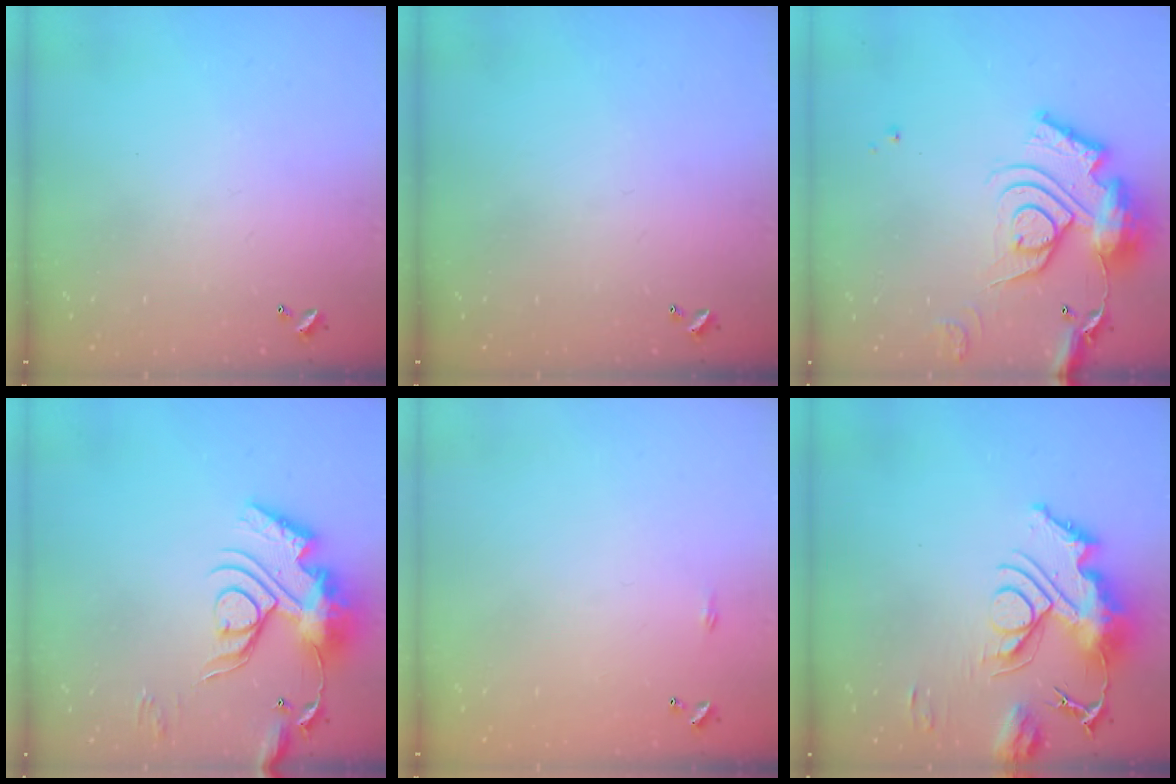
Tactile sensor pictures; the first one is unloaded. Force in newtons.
{"total": 0.0}
{"total": 21.9, "press": 21.7, "slide": 2.3}
{"total": 18.4, "press": 18.3, "slide": 1.8}
{"total": 2.2, "press": 2.1, "slide": 0.4}
{"total": 15.1, "press": 15.0, "slide": 1.8}